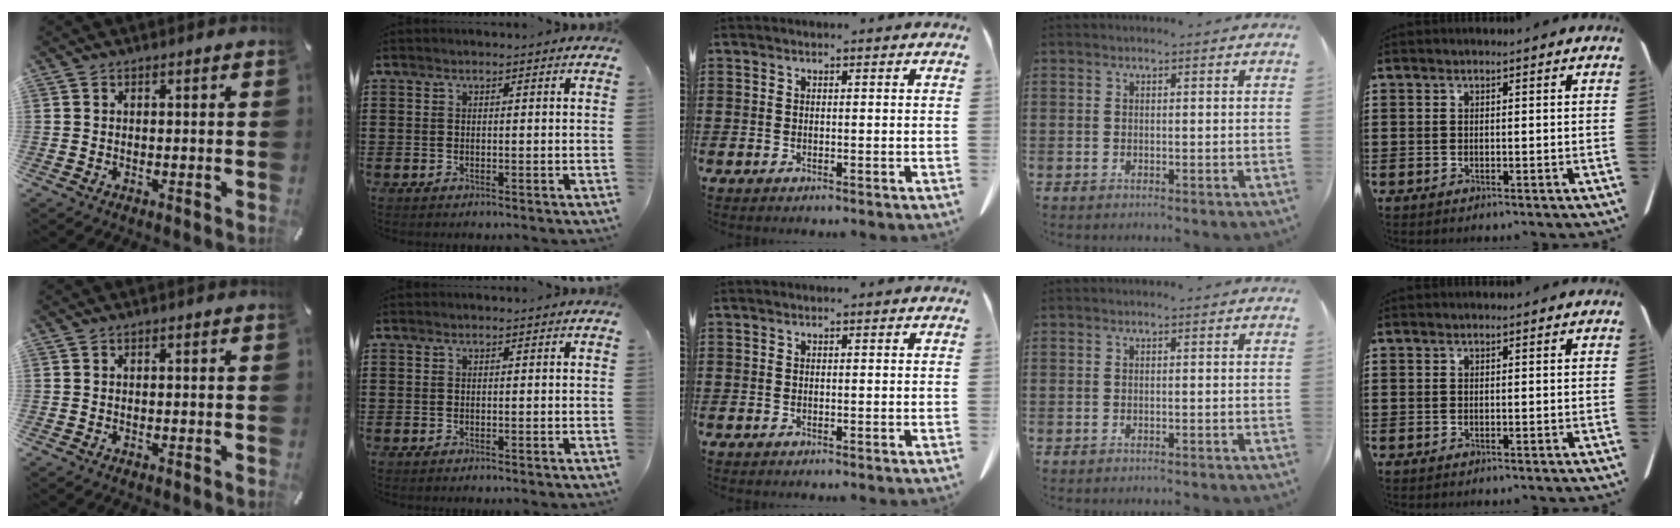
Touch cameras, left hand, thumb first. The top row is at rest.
{"ring": {"total": 0.6, "force": [-0.6, -0.1, 0.2], "torque": [-0.005, -0.002, -0.011]}}